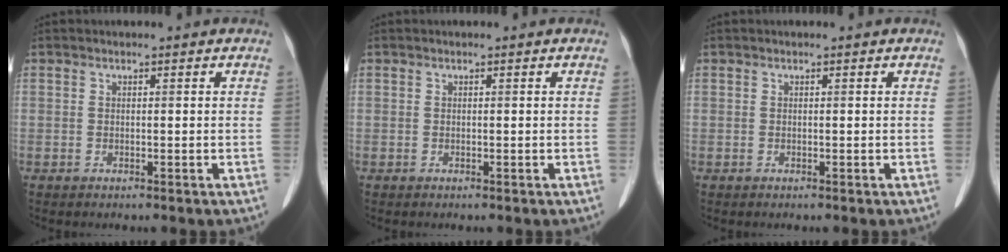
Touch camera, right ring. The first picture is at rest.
{"total": 0.0}
{"total": 0.0}